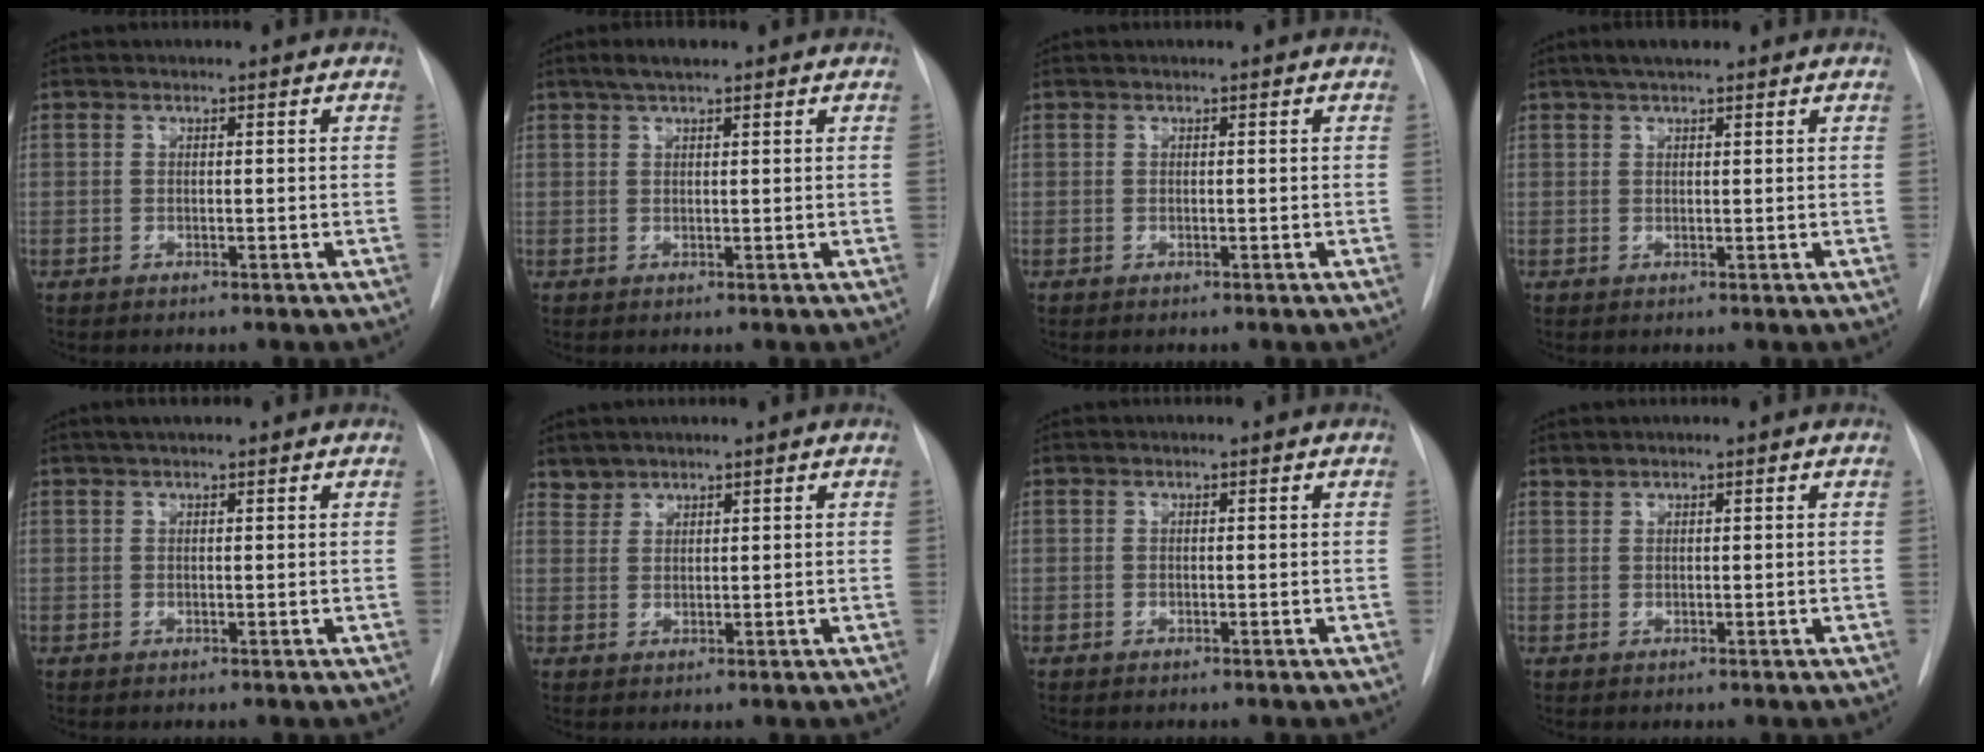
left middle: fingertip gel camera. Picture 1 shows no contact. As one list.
[{"total": 3.0, "force": [2.1, 0.8, 1.9], "torque": [-0.040, 0.010, 0.038]}, {"total": 0.0}, {"total": 3.5, "force": [2.6, 0.9, 2.2], "torque": [-0.043, 0.015, 0.042]}, {"total": 2.3, "force": [1.8, 0.5, 1.3], "torque": [-0.023, 0.015, 0.028]}, {"total": 1.9, "force": [1.7, 0.6, -0.4], "torque": [0.011, 0.008, 0.033]}, {"total": 0.0}, {"total": 0.6, "force": [0.6, 0.0, -0.1], "torque": [-0.002, 0.003, 0.013]}]